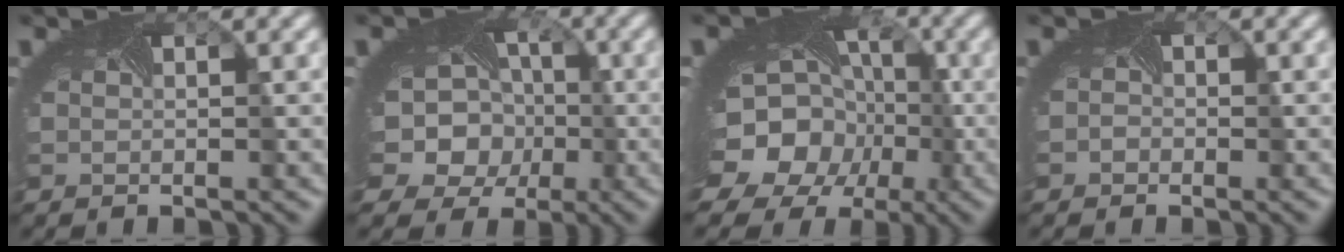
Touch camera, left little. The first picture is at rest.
{"total": 13.6, "force": [-1.7, 11.8, 6.6], "torque": [-0.148, -0.006, -0.050]}
{"total": 17.0, "force": [-5.0, 13.8, 8.6], "torque": [-0.165, -0.036, -0.084]}
{"total": 1.1, "force": [-0.3, 1.0, 0.4], "torque": [0.003, 0.000, -0.007]}